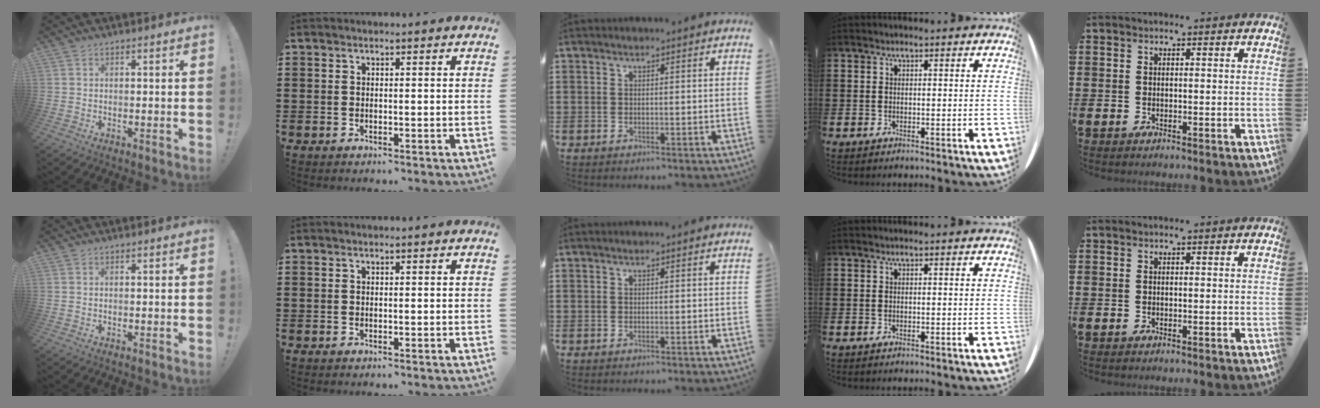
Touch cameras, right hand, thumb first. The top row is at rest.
{}